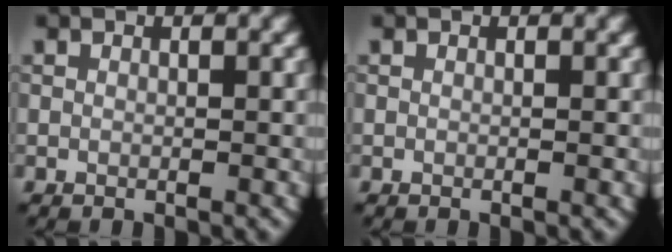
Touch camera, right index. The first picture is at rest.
{"total": 0.0}